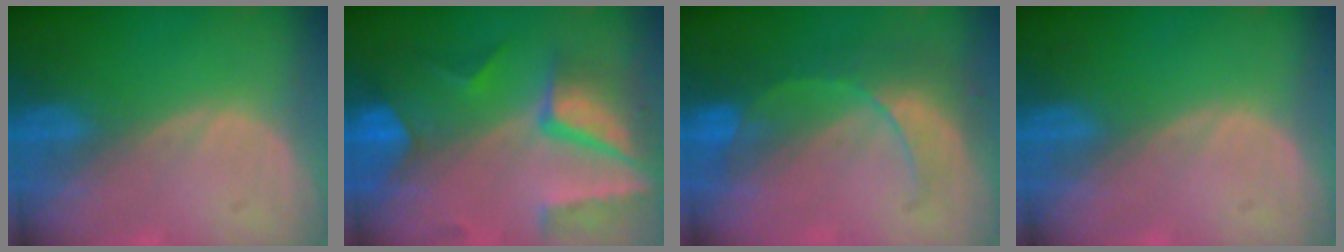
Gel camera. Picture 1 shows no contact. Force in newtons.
{"total": 10.1, "press": 8.5, "slide": 5.5}
{"total": 8.0, "press": 7.1, "slide": 3.8}
{"total": 0.0}